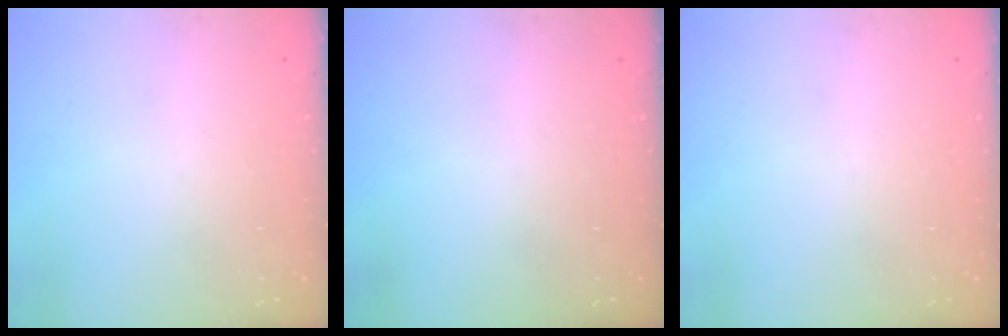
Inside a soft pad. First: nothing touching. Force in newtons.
{"total": 0.0}
{"total": 0.0}